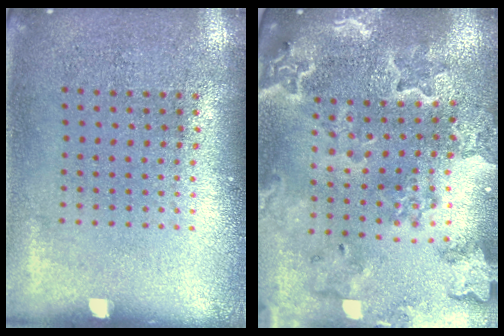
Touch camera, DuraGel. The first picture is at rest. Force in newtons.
{"total": 2.3, "press": 2.2, "slide": 0.5}